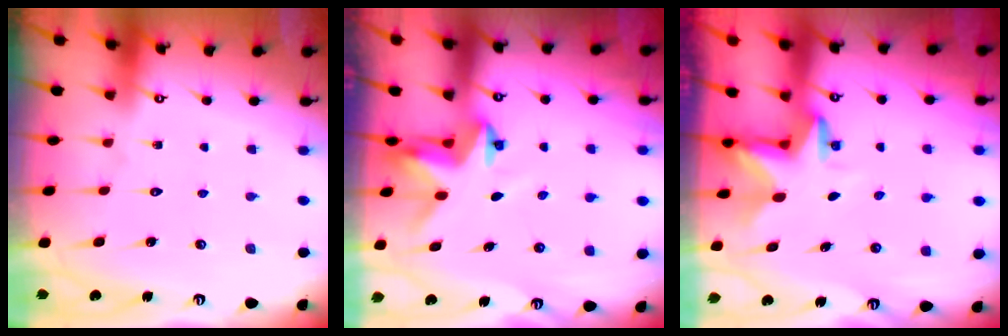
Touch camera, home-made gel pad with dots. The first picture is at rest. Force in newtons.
{"total": 3.4, "press": 3.4, "slide": 0.2}
{"total": 2.7, "press": 2.7, "slide": 0.3}